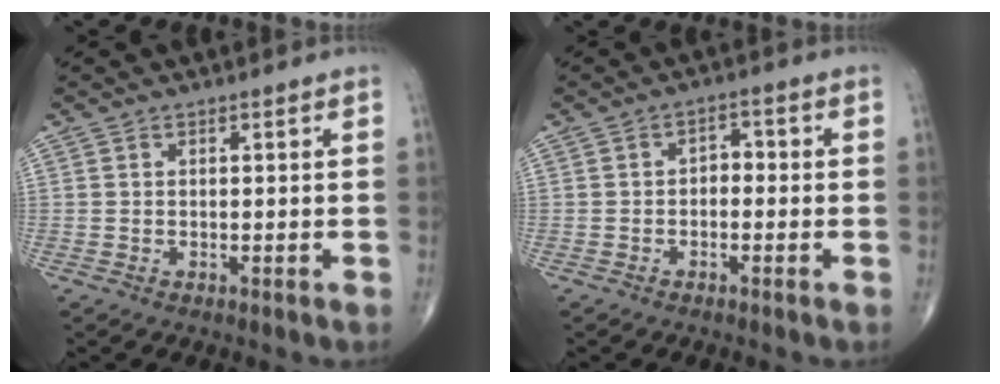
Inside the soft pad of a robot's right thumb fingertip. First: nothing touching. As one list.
[{"total": 2.7, "force": [-0.6, 1.8, 1.9], "torque": [-0.009, 0.016, -0.019]}]